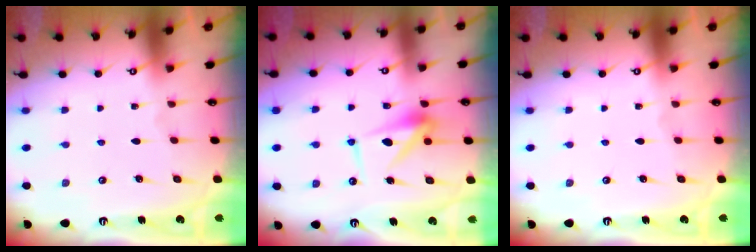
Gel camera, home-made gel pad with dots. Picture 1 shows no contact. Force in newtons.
{"total": 10.0, "press": 10.0, "slide": 0.2}
{"total": 0.0}